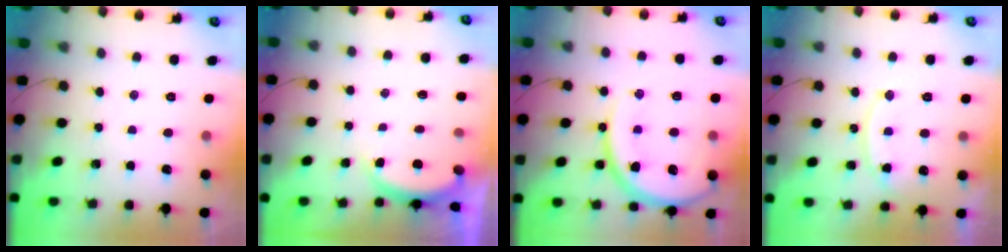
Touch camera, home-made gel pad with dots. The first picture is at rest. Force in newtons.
{"total": 3.0, "press": 2.9, "slide": 0.6}
{"total": 17.2, "press": 17.1, "slide": 1.7}
{"total": 13.6, "press": 13.5, "slide": 1.0}